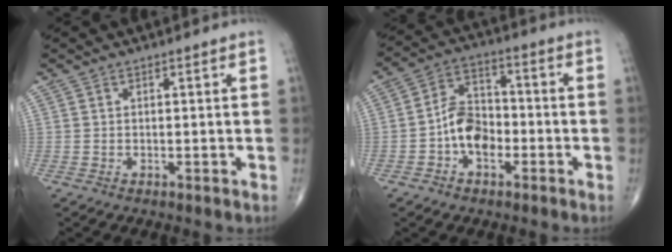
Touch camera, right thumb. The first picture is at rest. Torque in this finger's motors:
{"motor_torque": [1.71, 2.11, 0.96, -0.32, 0.24]}